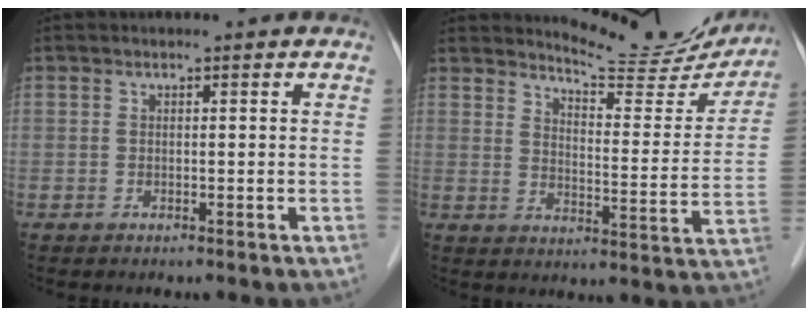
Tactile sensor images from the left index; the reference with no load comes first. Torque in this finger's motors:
{"motor_torque": [0.40, -0.73, 0.09, -0.01]}